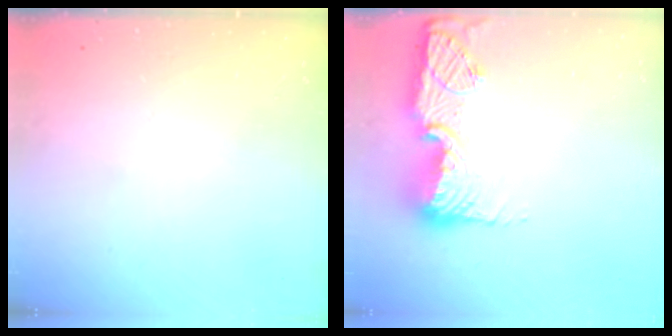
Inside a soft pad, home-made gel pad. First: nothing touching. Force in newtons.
{"total": 15.4, "press": 15.4, "slide": 1.2}